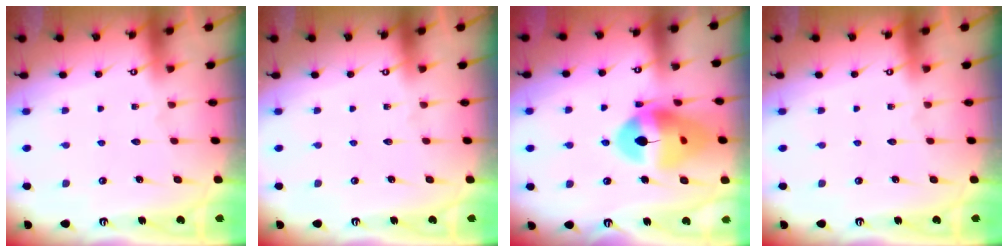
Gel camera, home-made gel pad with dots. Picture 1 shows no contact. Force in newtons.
{"total": 0.0}
{"total": 16.9, "press": 16.8, "slide": 2.0}
{"total": 0.0}